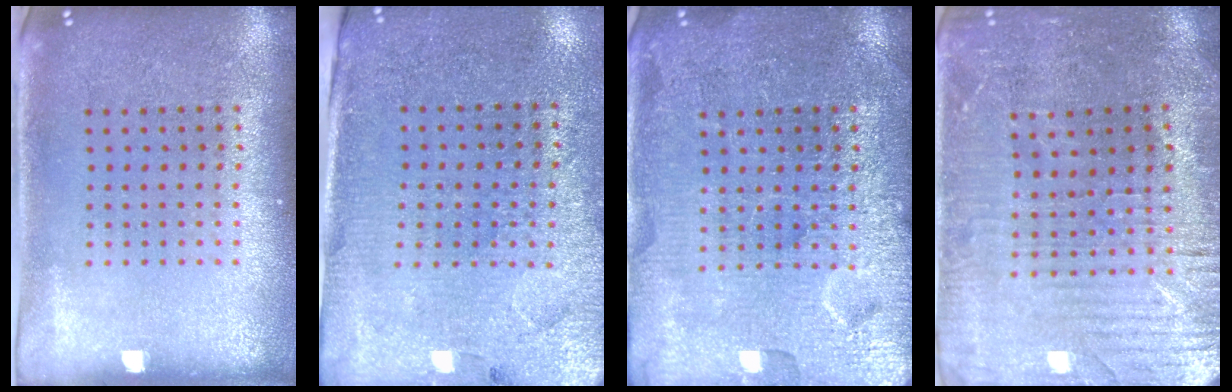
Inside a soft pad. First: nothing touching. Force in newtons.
{"total": 3.0, "press": 2.8, "slide": 0.9}
{"total": 4.2, "press": 4.2, "slide": 0.4}
{"total": 2.2, "press": 2.2, "slide": 0.5}